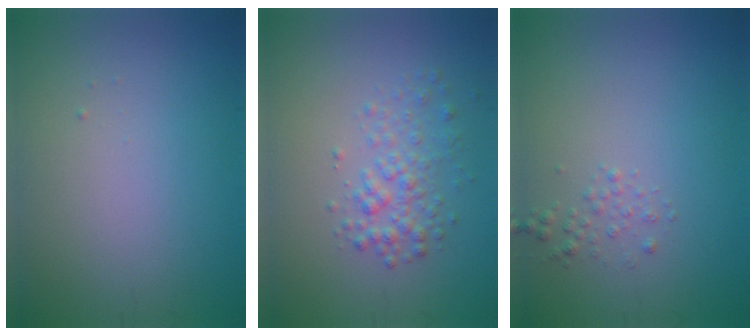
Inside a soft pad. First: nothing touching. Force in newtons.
{"total": 2.5, "press": 2.5, "slide": 0.1}
{"total": 0.9, "press": 0.9, "slide": 0.1}